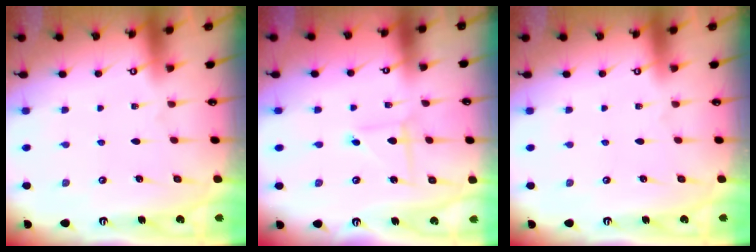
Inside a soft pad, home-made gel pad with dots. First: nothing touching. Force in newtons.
{"total": 1.8, "press": 1.8, "slide": 0.2}
{"total": 0.0}